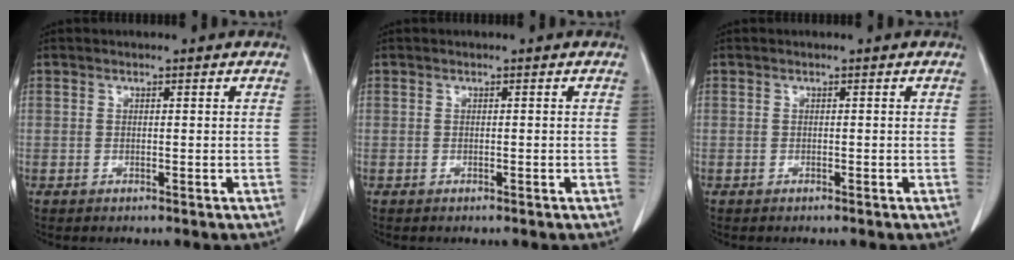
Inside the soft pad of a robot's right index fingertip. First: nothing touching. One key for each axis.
{"total": 0.0}
{"total": 0.0}